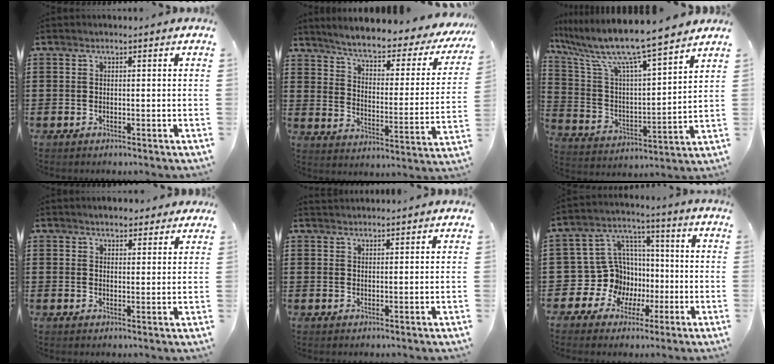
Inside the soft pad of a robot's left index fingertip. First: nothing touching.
{"total": 5.8, "force": [4.7, 0.6, 3.3], "torque": [-0.078, -0.038, 0.071]}
{"total": 9.6, "force": [8.2, 0.2, 4.9], "torque": [-0.132, -0.063, 0.134]}
{"total": 3.1, "force": [2.9, 1.0, 0.5], "torque": [-0.018, 0.001, 0.055]}
{"total": 1.5, "force": [1.5, 0.1, 0.1], "torque": [-0.004, 0.002, 0.030]}
{"total": 11.1, "force": [-1.2, 10.7, 2.7], "torque": [-0.102, -0.003, -0.011]}